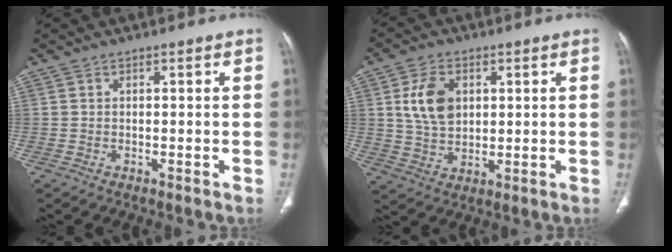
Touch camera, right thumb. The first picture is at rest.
{"total": 9.1, "force": [2.3, 6.2, 6.2], "torque": [-0.102, -0.008, 0.047]}